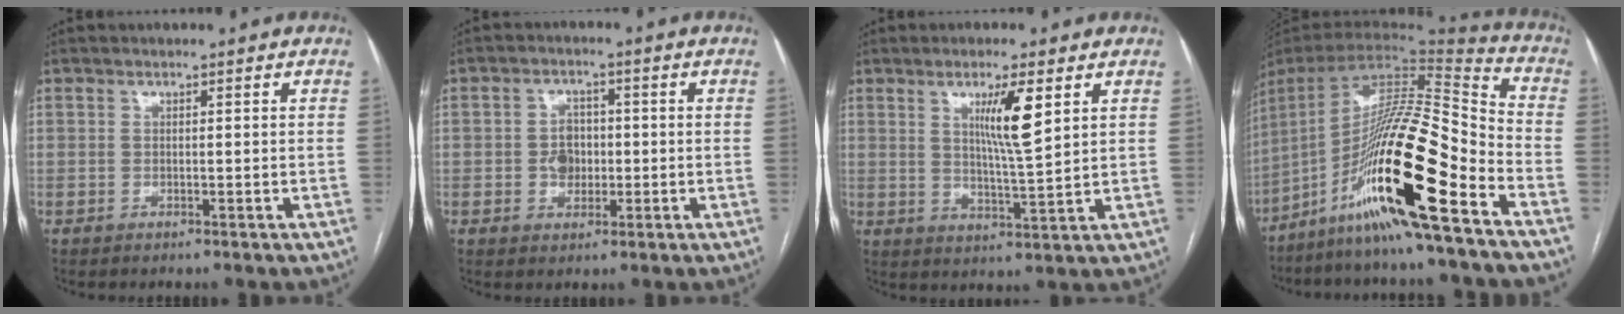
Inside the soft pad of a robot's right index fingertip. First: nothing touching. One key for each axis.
{"total": 4.2, "fx": -0.4, "fy": 3.4, "fz": 2.4, "tx": -0.037, "ty": 0.009, "tz": -0.003}
{"total": 7.2, "fx": 2.9, "fy": 0.0, "fz": 6.6, "tx": -0.116, "ty": -0.011, "tz": 0.052}
{"total": 22.6, "fx": -11.8, "fy": 0.3, "fz": 19.2, "tx": -0.353, "ty": -0.012, "tz": -0.216}